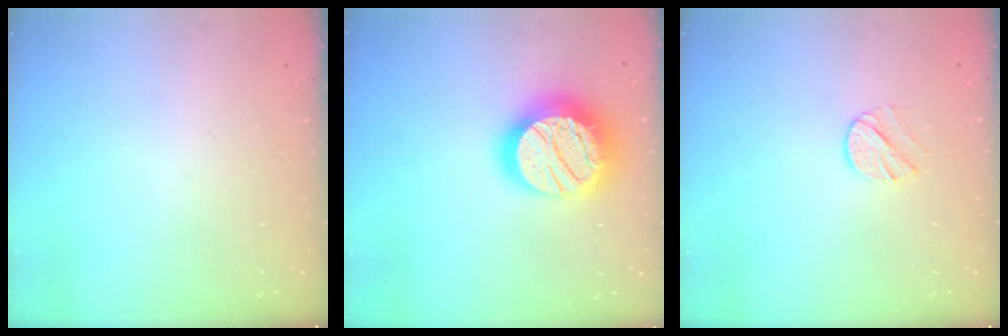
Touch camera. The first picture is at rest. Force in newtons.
{"total": 22.5, "press": 22.4, "slide": 1.5}
{"total": 7.5, "press": 7.4, "slide": 0.8}